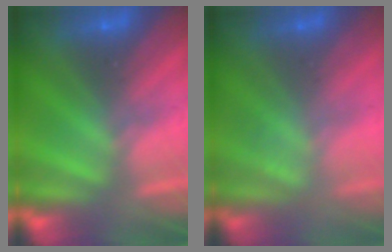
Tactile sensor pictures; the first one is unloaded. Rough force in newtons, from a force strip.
{"total": 2.6}